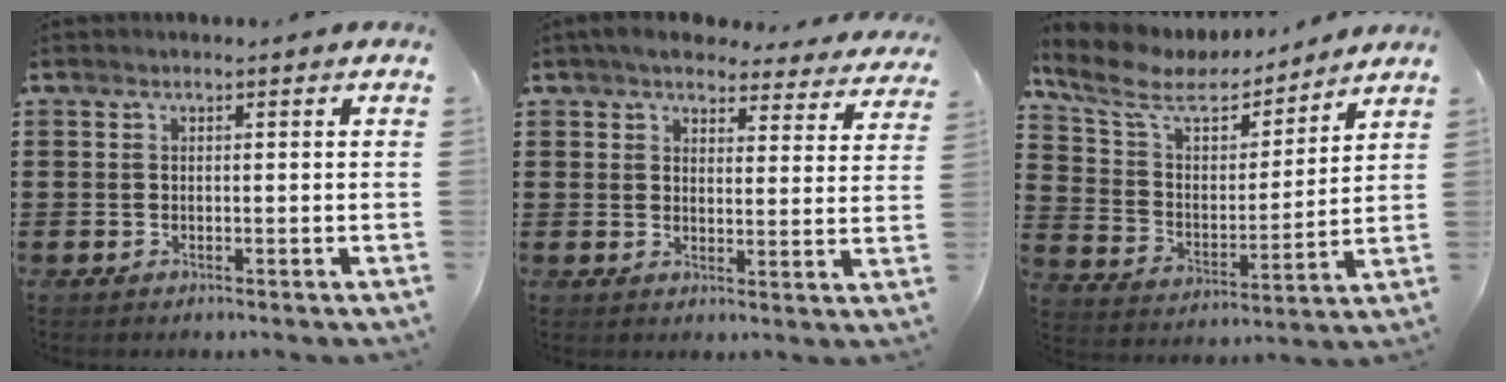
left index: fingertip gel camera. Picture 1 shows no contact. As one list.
[{"total": 4.9, "force": [4.6, 1.2, 1.3], "torque": [-0.038, -0.023, 0.081]}, {"total": 9.3, "force": [7.4, 3.6, 4.3], "torque": [-0.120, -0.035, 0.126]}]